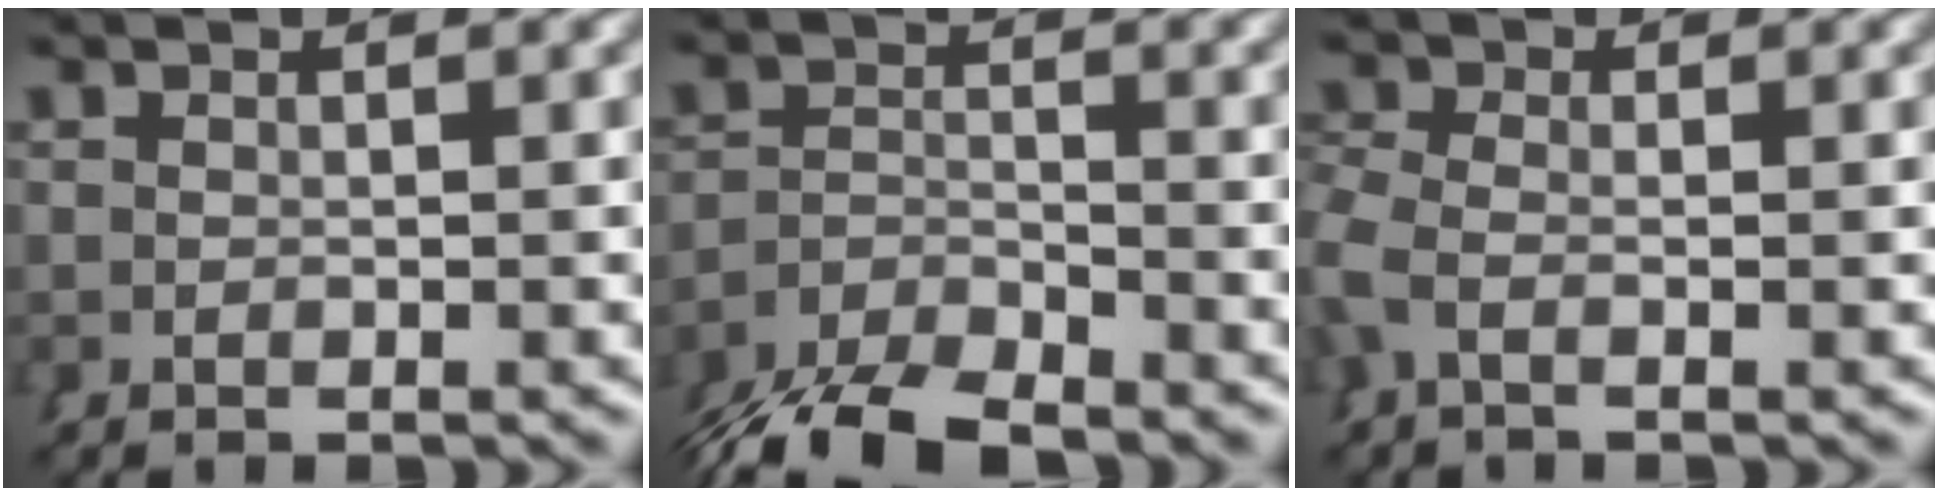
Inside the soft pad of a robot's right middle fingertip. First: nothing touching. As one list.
[{"total": 6.2, "force": [-5.6, 1.7, 2.0], "torque": [-0.023, -0.001, -0.096]}, {"total": 2.5, "force": [-0.5, 1.8, 1.7], "torque": [-0.054, -0.001, -0.014]}]